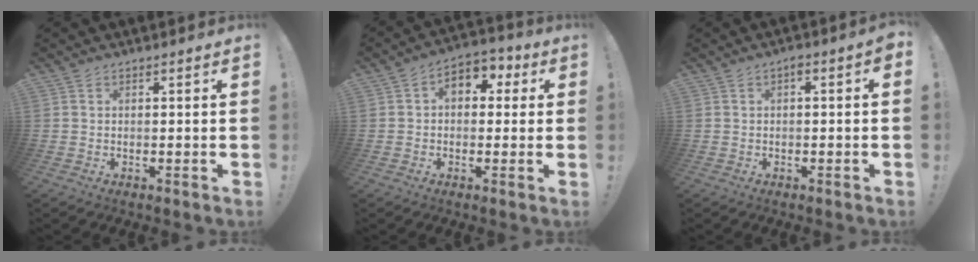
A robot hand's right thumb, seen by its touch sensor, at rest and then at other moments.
{"total": 7.3, "force": [1.6, 5.4, 4.6], "torque": [-0.062, 0.003, 0.032]}
{"total": 1.6, "force": [-0.7, 0.3, 1.4], "torque": [-0.028, 0.005, -0.013]}